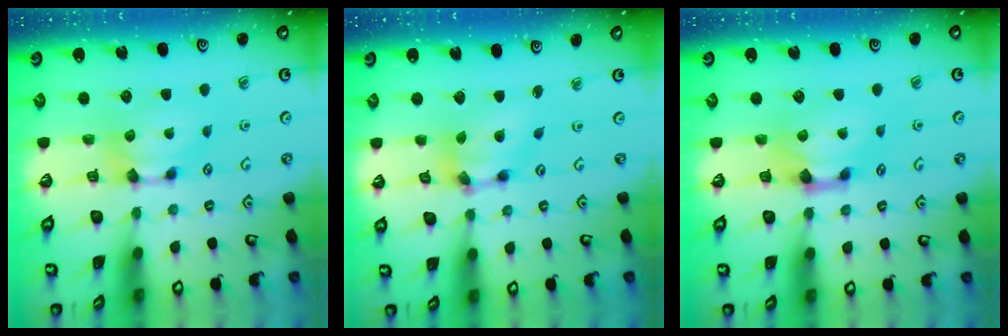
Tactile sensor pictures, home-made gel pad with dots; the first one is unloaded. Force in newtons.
{"total": 5.9, "press": 5.6, "slide": 2.1}
{"total": 1.6, "press": 0.9, "slide": 1.3}